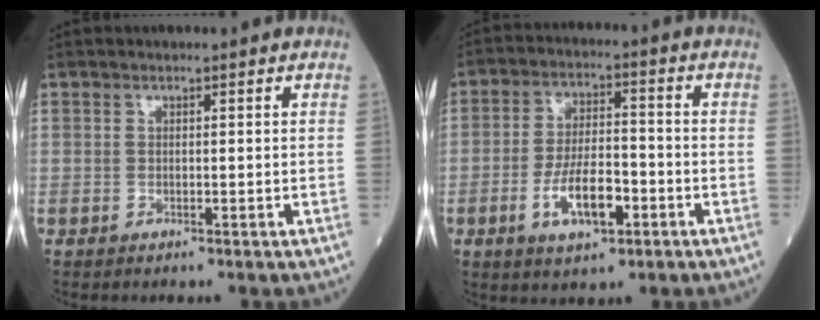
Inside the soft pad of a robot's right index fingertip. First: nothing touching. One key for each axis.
{"total": 8.8, "fx": -3.3, "fy": 3.2, "fz": 7.4, "tx": -0.144, "ty": 0.003, "tz": -0.057}